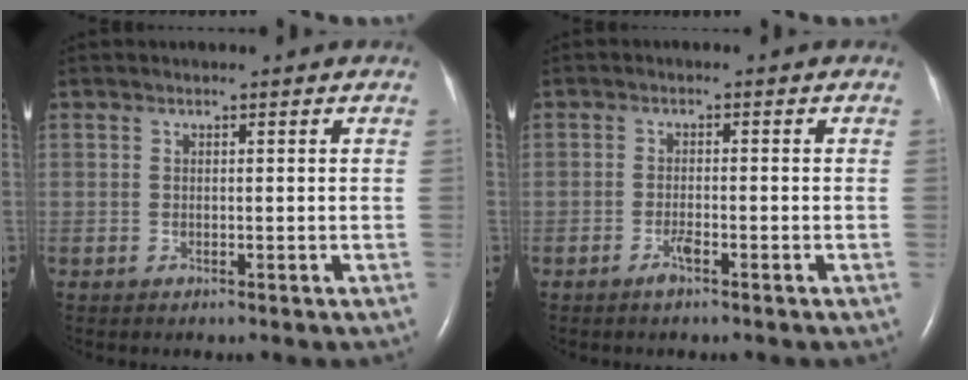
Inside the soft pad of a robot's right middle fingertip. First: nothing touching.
{"total": 1.8, "force": [-1.2, 0.2, 1.3], "torque": [-0.030, -0.002, -0.023]}